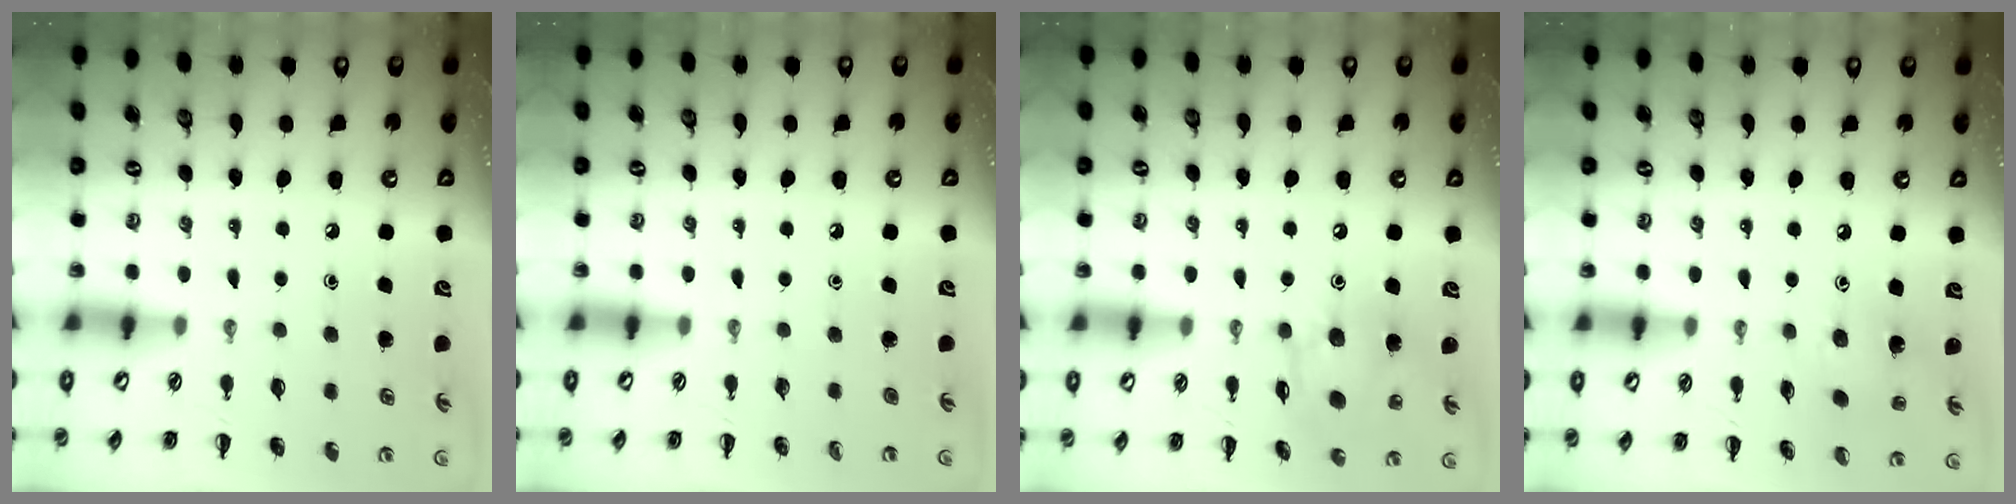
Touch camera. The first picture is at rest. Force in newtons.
{"total": 0.0}
{"total": 12.9, "press": 12.6, "slide": 2.9}
{"total": 2.5, "press": 2.5, "slide": 0.6}